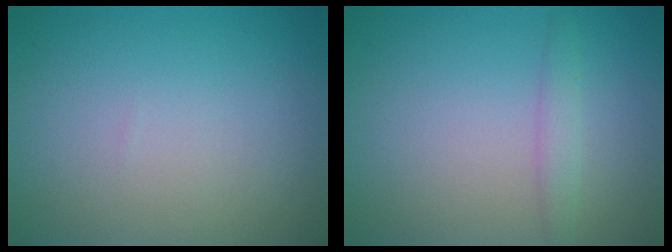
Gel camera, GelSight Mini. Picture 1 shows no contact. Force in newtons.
{"total": 1.5, "press": 1.5, "slide": 0.1}